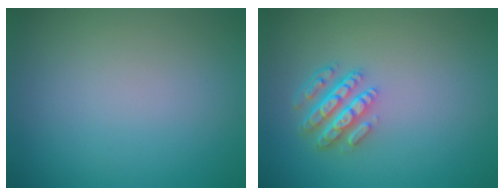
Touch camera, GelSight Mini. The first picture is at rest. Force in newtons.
{"total": 4.5, "press": 3.4, "slide": 3.0}